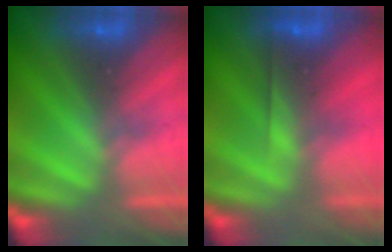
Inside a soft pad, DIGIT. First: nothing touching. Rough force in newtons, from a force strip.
{"total": 2.6}